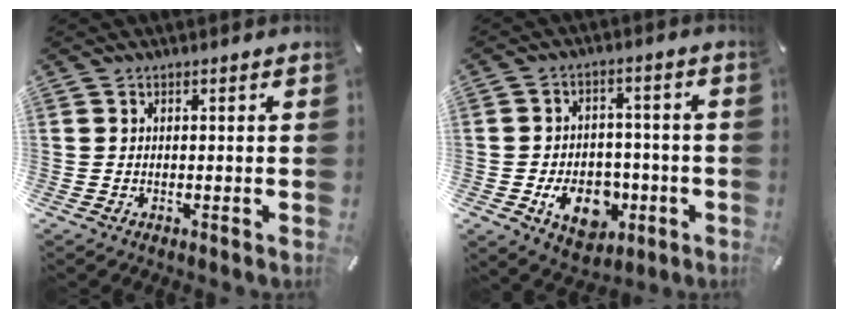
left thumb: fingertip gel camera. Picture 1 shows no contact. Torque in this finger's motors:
{"motor_torque": [0.69, 2.47, 0.61, -0.39, 0.07]}